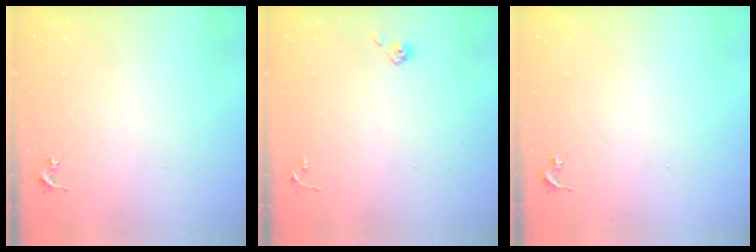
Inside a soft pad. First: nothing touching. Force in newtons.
{"total": 4.0, "press": 4.0, "slide": 0.4}
{"total": 0.0}